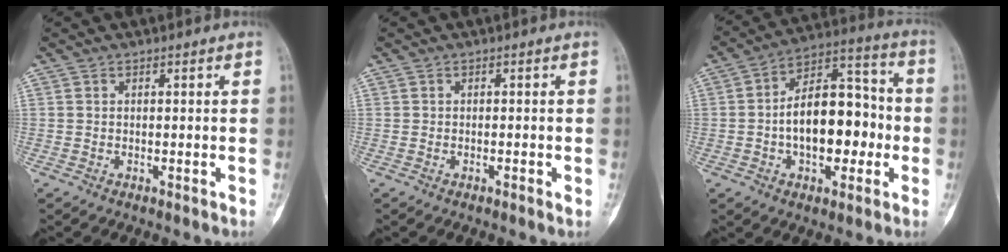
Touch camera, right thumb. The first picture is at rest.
{"total": 1.0, "force": [-0.4, 0.2, 0.9], "torque": [-0.020, -0.001, -0.006]}
{"total": 17.1, "force": [-2.2, 9.8, 13.9], "torque": [-0.185, 0.044, -0.039]}